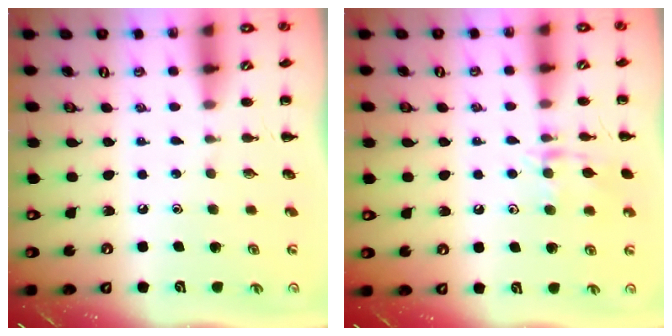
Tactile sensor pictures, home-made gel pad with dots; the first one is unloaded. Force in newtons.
{"total": 10.7, "press": 10.7, "slide": 0.6}